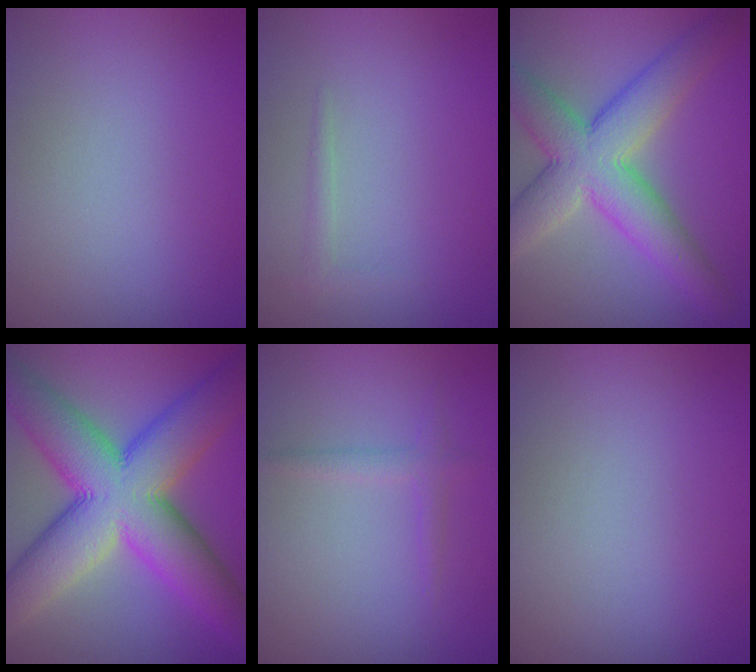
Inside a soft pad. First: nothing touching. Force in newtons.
{"total": 0.8, "press": 0.8, "slide": 0.0}
{"total": 8.6, "press": 8.6, "slide": 0.4}
{"total": 14.6, "press": 14.6, "slide": 0.3}
{"total": 1.3, "press": 1.3, "slide": 0.1}
{"total": 0.0}